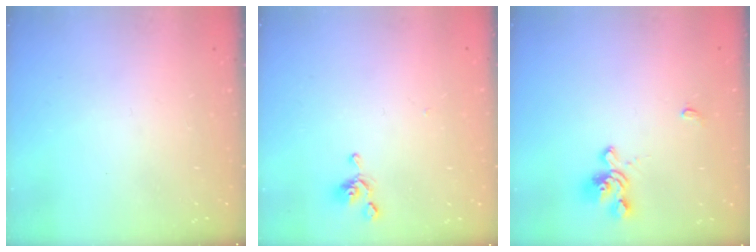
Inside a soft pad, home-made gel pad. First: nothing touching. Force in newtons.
{"total": 0.6, "press": 0.3, "slide": 0.6}
{"total": 1.5, "press": 1.0, "slide": 1.1}